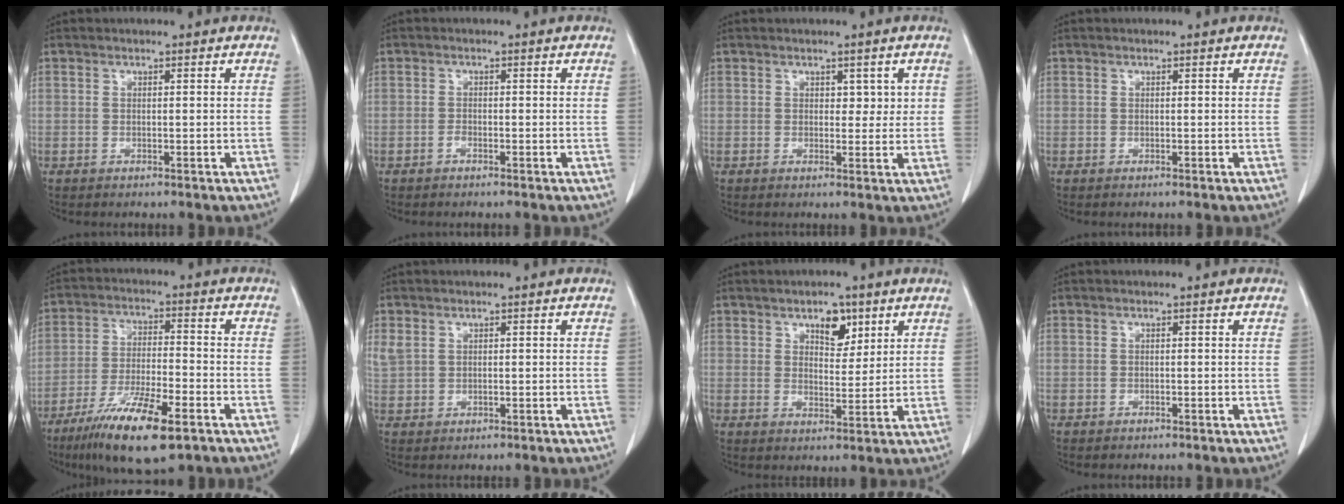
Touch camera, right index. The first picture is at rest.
{"total": 0.6, "force": [-0.4, 0.2, 0.4], "torque": [-0.005, 0.002, -0.006]}
{"total": 2.3, "force": [0.9, 1.5, 1.5], "torque": [-0.012, -0.002, 0.012]}
{"total": 0.0}
{"total": 13.4, "force": [-8.0, 2.3, 10.5], "torque": [-0.195, -0.027, -0.136]}
{"total": 2.1, "force": [0.9, 1.4, 1.2], "torque": [-0.042, 0.015, 0.028]}
{"total": 5.1, "force": [3.0, 2.6, 3.2], "torque": [-0.046, 0.001, 0.047]}
{"total": 0.0}